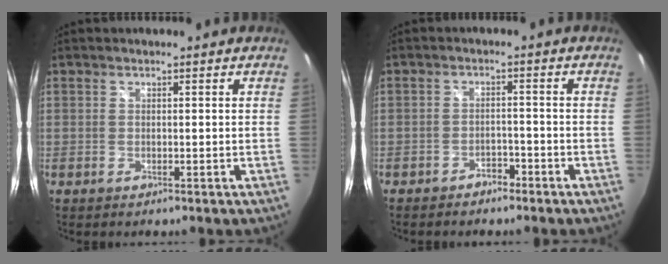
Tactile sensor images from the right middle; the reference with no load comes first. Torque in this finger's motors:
{"motor_torque": [0.88, -1.26, 0.01, 0.01]}